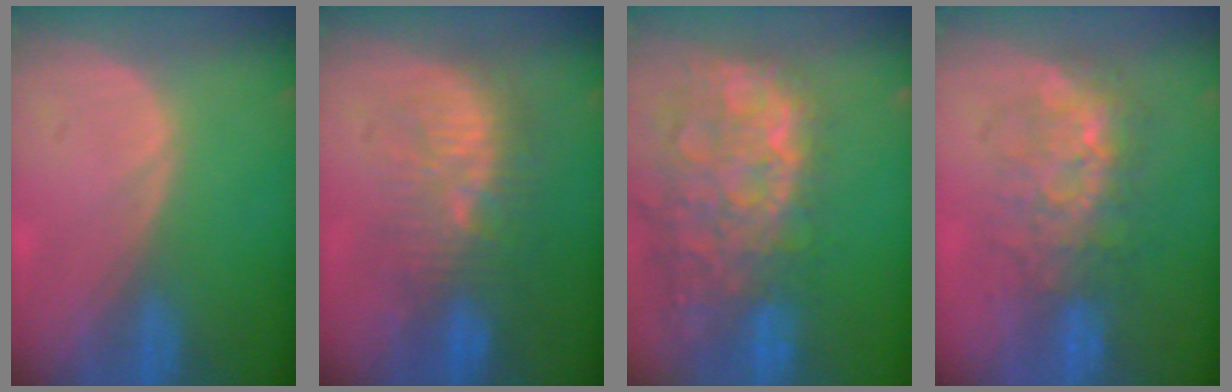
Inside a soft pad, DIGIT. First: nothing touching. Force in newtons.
{"total": 9.6, "press": 9.2, "slide": 2.8}
{"total": 15.0, "press": 12.2, "slide": 8.7}
{"total": 7.7, "press": 7.5, "slide": 1.6}